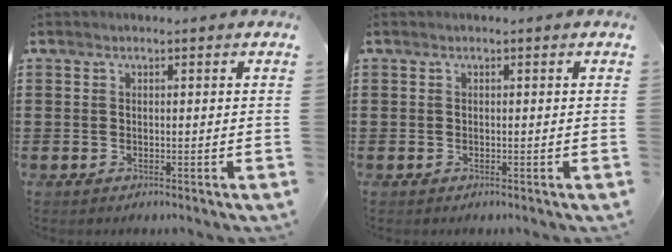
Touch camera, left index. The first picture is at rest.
{"total": 0.0}